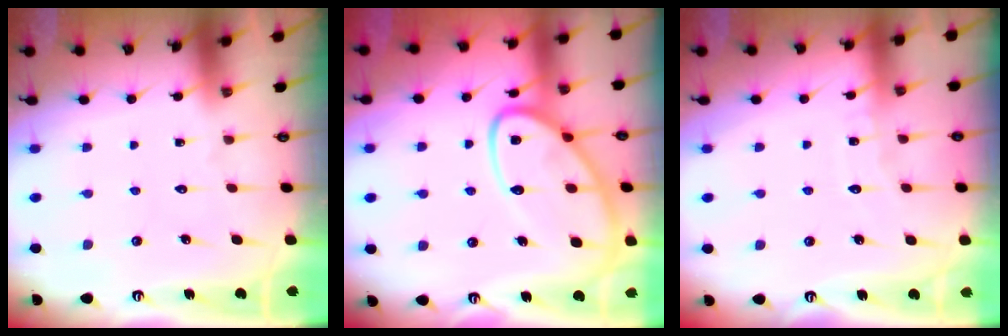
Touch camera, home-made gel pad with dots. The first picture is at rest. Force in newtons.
{"total": 14.6, "press": 14.5, "slide": 1.4}
{"total": 5.8, "press": 5.8, "slide": 0.4}